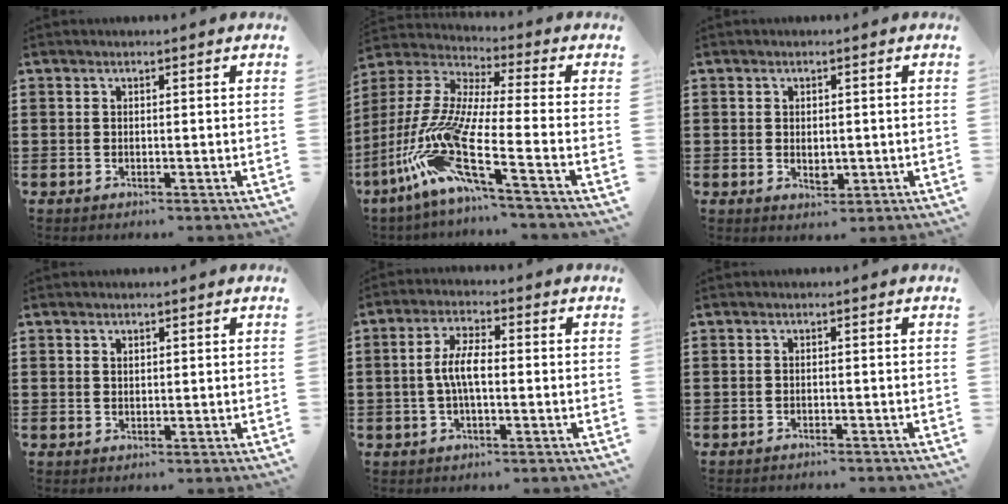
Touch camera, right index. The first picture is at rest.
{"total": 13.8, "force": [-7.7, 2.5, 11.3], "torque": [-0.273, -0.024, -0.158]}
{"total": 1.9, "force": [0.0, 1.3, 1.4], "torque": [-0.019, 0.002, -0.001]}
{"total": 0.9, "force": [0.6, 0.6, 0.4], "torque": [-0.009, 0.003, 0.012]}
{"total": 5.6, "force": [-0.4, 1.9, 5.2], "torque": [-0.114, -0.002, -0.015]}
{"total": 0.9, "force": [-0.9, -0.1, 0.1], "torque": [-0.004, 0.000, -0.018]}